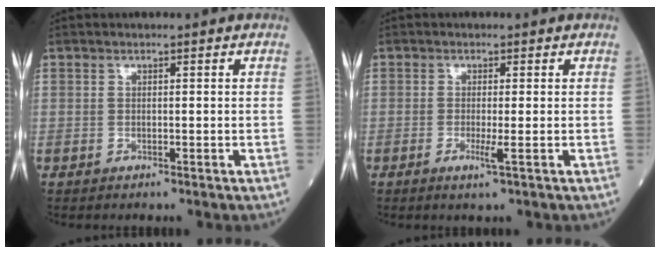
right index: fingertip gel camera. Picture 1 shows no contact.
{"total": 2.2, "force": [-0.7, -0.2, 2.0], "torque": [-0.039, -0.005, -0.014]}